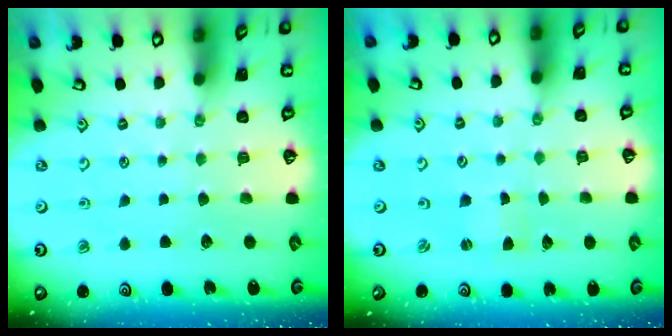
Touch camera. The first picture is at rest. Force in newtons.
{"total": 0.8, "press": 0.8, "slide": 0.0}